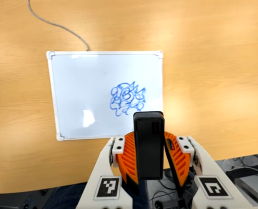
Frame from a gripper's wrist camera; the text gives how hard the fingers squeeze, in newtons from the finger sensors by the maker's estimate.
{"total": 5.7, "left": 5.5, "right": 5.9}